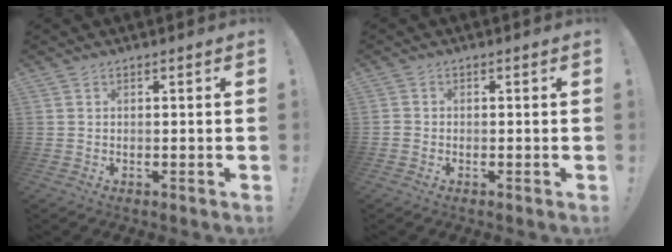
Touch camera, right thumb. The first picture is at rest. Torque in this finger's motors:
{"motor_torque": [-0.03, -0.14, 0.15, -0.16, -0.01]}